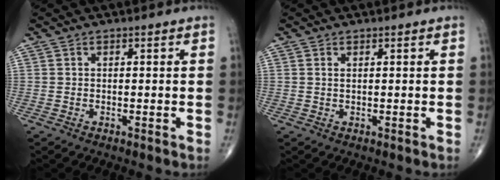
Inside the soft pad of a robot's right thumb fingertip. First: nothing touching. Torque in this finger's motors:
{"motor_torque": [-0.26, 0.16, -0.22, 0.04, 0.00]}